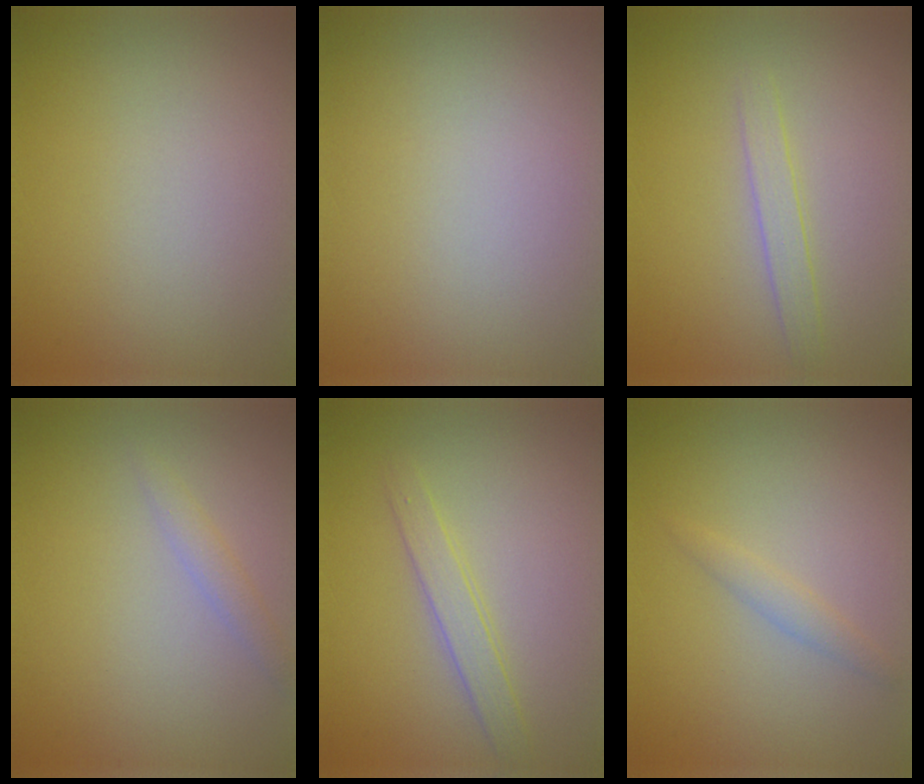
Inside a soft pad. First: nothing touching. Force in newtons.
{"total": 0.0}
{"total": 1.6, "press": 1.6, "slide": 0.1}
{"total": 1.3, "press": 1.3, "slide": 0.1}
{"total": 2.0, "press": 2.0, "slide": 0.2}
{"total": 1.2, "press": 1.2, "slide": 0.0}